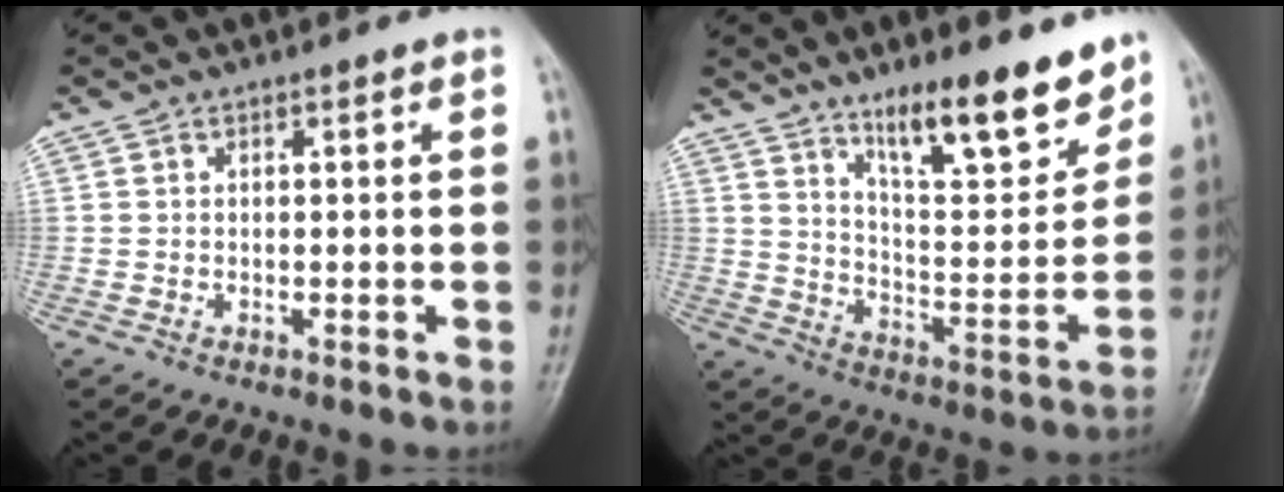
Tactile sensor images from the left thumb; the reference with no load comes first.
{"total": 17.1, "force": [12.0, 4.5, 11.2], "torque": [-0.133, -0.080, 0.199]}